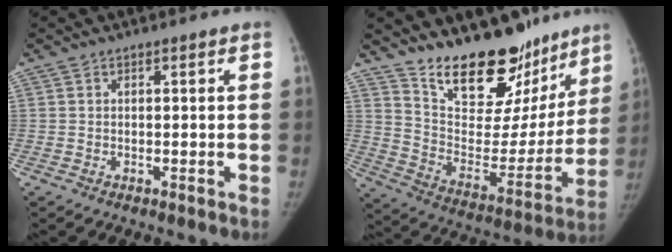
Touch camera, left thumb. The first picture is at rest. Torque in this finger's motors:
{"motor_torque": [0.97, 0.95, 0.50, -0.35, 0.05]}